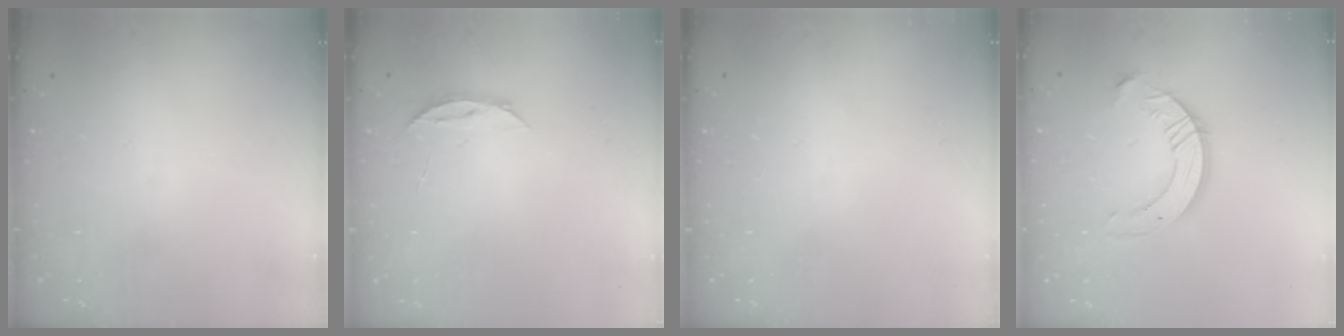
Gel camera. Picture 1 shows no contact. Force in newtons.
{"total": 3.7, "press": 3.6, "slide": 0.4}
{"total": 0.0}
{"total": 10.5, "press": 10.4, "slide": 0.9}